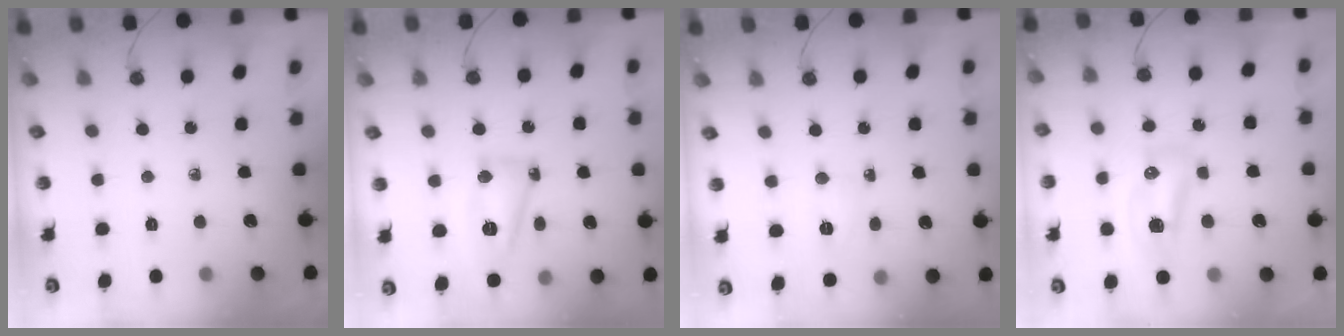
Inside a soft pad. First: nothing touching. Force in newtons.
{"total": 9.4, "press": 9.2, "slide": 2.0}
{"total": 5.4, "press": 3.0, "slide": 4.4}
{"total": 8.6, "press": 8.4, "slide": 1.9}